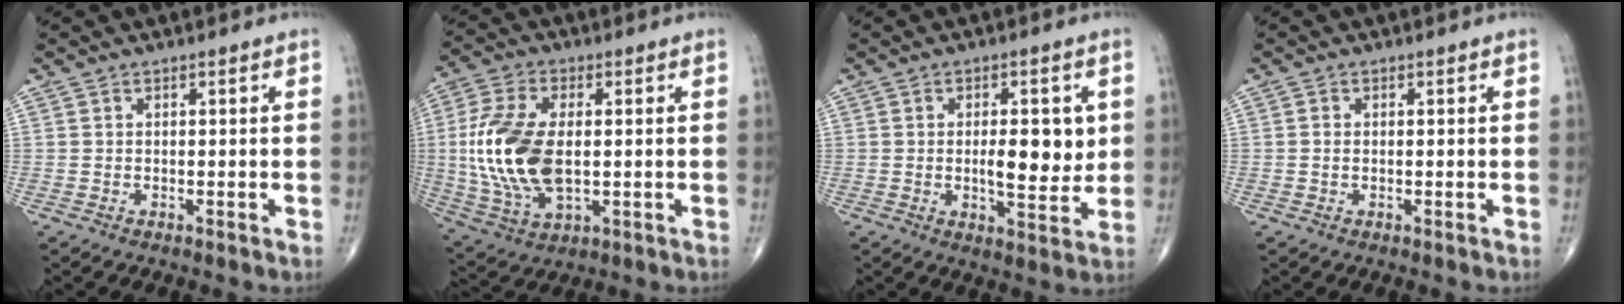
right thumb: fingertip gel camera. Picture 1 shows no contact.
{"total": 16.5, "force": [0.2, 8.8, 14.0], "torque": [-0.299, -0.007, 0.007]}
{"total": 9.0, "force": [0.8, 3.7, 8.1], "torque": [-0.103, -0.013, 0.019]}
{"total": 0.8, "force": [0.0, 0.6, 0.6], "torque": [-0.010, 0.001, -0.002]}